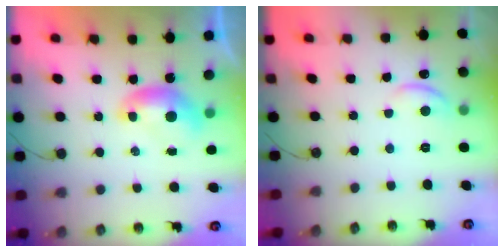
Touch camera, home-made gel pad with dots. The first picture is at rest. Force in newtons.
{"total": 2.1, "press": 2.0, "slide": 0.5}